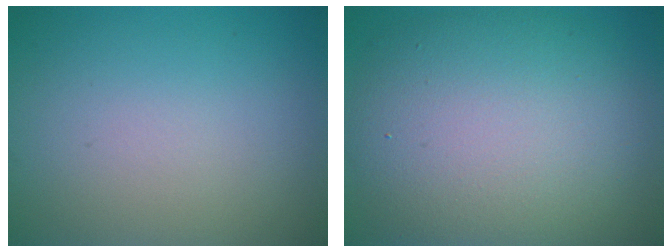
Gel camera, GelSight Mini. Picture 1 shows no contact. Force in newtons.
{"total": 11.4, "press": 11.4, "slide": 0.8}